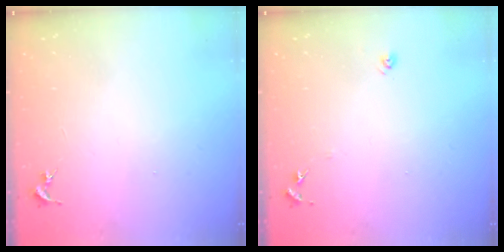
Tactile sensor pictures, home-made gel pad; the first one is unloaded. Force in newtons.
{"total": 5.9, "press": 5.9, "slide": 0.5}